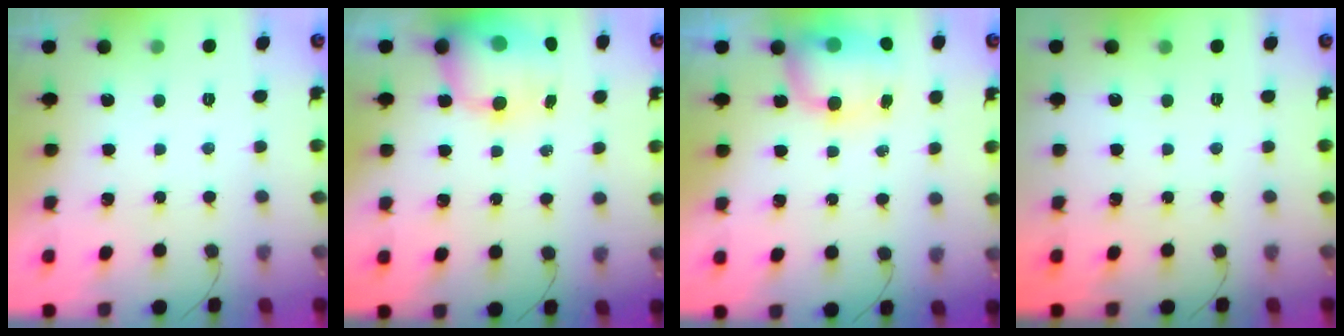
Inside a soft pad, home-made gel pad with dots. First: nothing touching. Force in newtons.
{"total": 13.2, "press": 12.8, "slide": 3.3}
{"total": 12.0, "press": 9.1, "slide": 7.8}
{"total": 0.0}